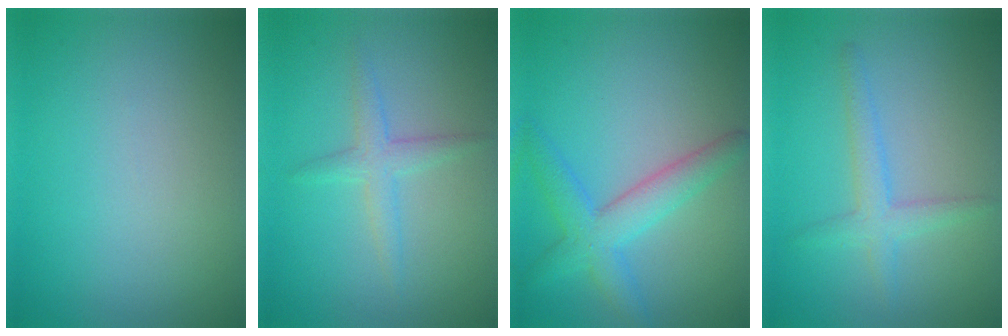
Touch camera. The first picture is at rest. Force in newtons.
{"total": 2.2, "press": 2.2, "slide": 0.1}
{"total": 2.9, "press": 2.9, "slide": 0.2}
{"total": 2.4, "press": 2.4, "slide": 0.2}